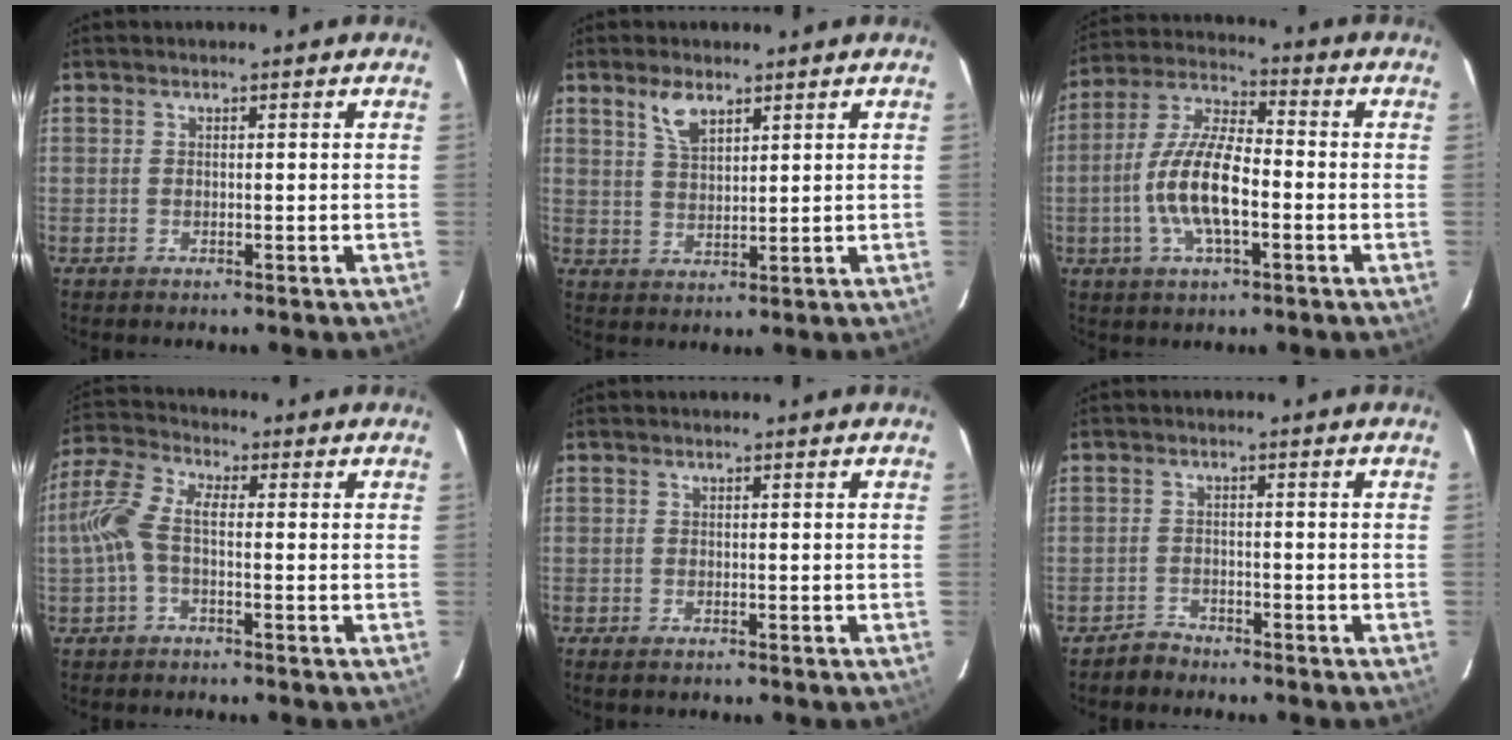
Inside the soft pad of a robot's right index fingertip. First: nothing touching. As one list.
[{"total": 4.9, "force": [3.3, 2.0, 3.0], "torque": [-0.055, 0.002, 0.065]}, {"total": 12.9, "force": [-3.1, 4.6, 11.6], "torque": [-0.241, 0.002, -0.060]}, {"total": 8.0, "force": [-1.1, 3.5, 7.2], "torque": [-0.165, 0.018, -0.029]}, {"total": 1.0, "force": [-0.8, 0.4, 0.5], "torque": [-0.010, -0.006, -0.014]}, {"total": 2.5, "force": [-2.1, 1.2, -0.4], "torque": [0.003, 0.009, -0.039]}]